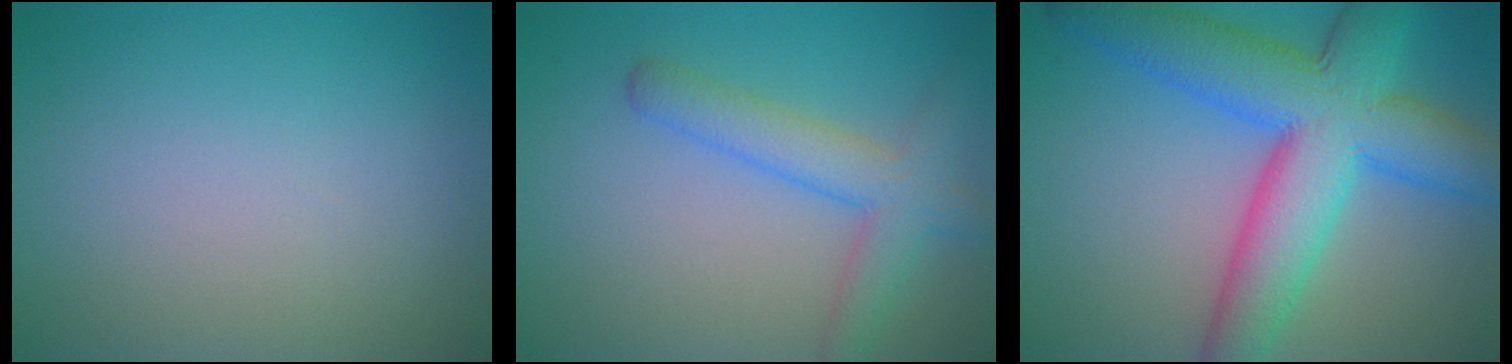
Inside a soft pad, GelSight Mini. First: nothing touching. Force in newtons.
{"total": 4.2, "press": 4.2, "slide": 0.1}
{"total": 10.8, "press": 10.8, "slide": 0.3}